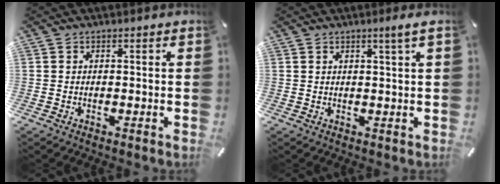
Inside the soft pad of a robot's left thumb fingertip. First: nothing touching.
{"total": 3.2, "force": [1.6, 0.1, 2.8], "torque": [-0.056, -0.002, 0.026]}